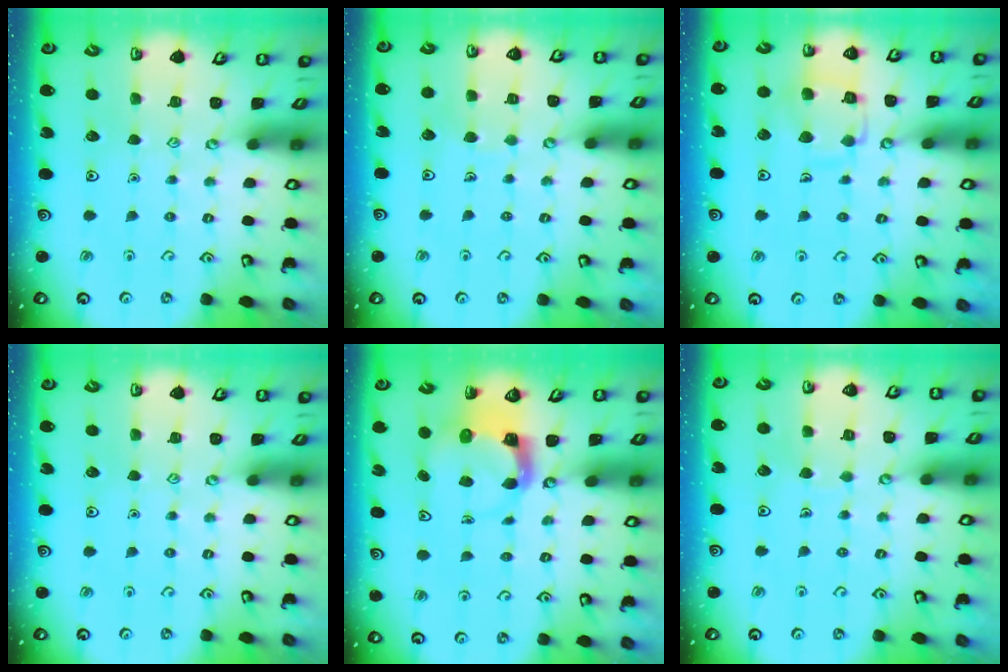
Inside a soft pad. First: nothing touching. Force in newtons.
{"total": 3.2, "press": 3.2, "slide": 0.2}
{"total": 11.5, "press": 11.5, "slide": 0.9}
{"total": 0.0}
{"total": 3.7, "press": 3.7, "slide": 0.6}
{"total": 3.4, "press": 3.4, "slide": 0.3}